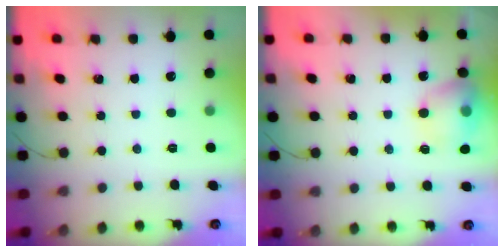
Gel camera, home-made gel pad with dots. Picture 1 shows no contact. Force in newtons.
{"total": 13.1, "press": 13.0, "slide": 1.7}